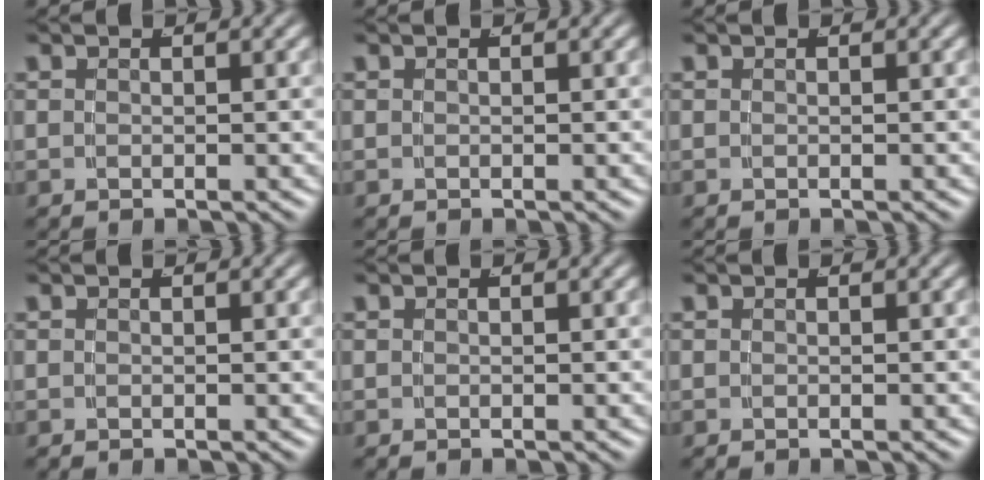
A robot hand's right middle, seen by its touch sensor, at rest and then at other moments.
{"total": 0.0}
{"total": 0.0}
{"total": 0.0}
{"total": 0.0}
{"total": 0.0}